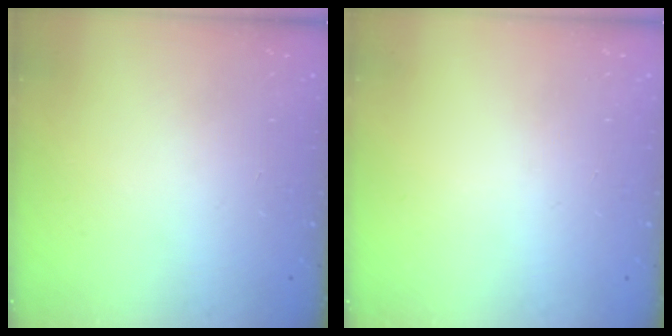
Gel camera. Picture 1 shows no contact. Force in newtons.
{"total": 0.0}